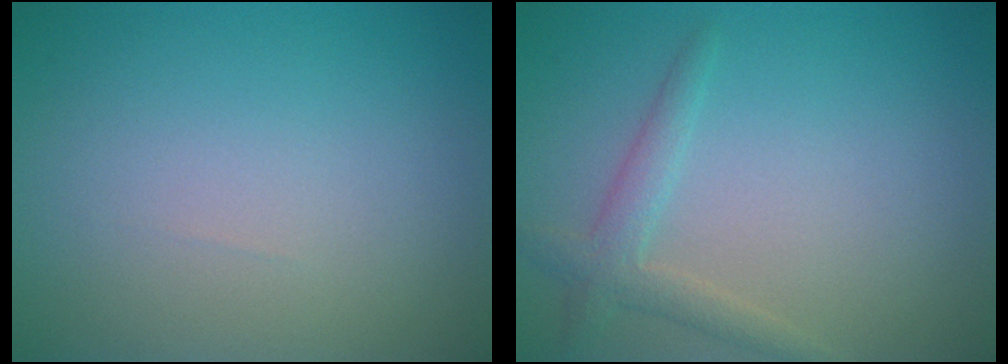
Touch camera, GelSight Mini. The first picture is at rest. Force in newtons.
{"total": 2.2, "press": 2.2, "slide": 0.2}